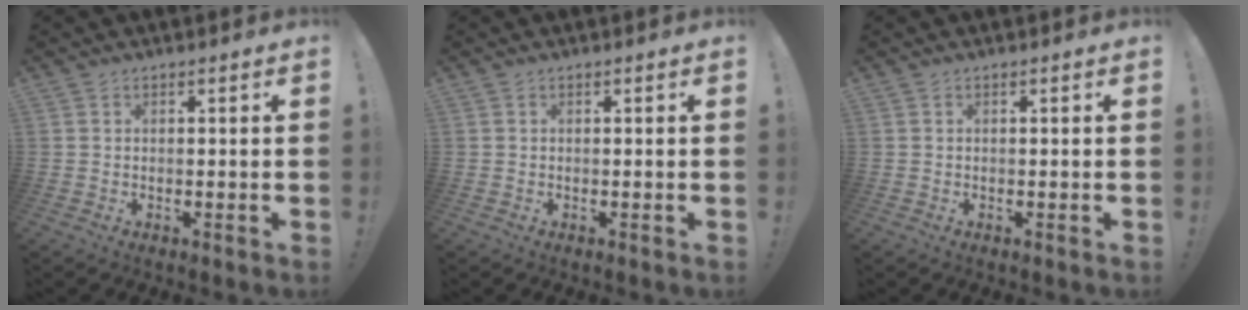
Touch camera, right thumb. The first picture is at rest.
{"total": 0.0}
{"total": 0.0}